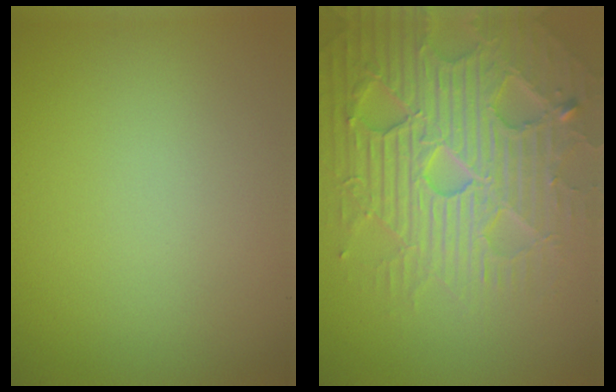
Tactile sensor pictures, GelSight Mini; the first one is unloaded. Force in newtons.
{"total": 7.4, "press": 7.3, "slide": 1.5}